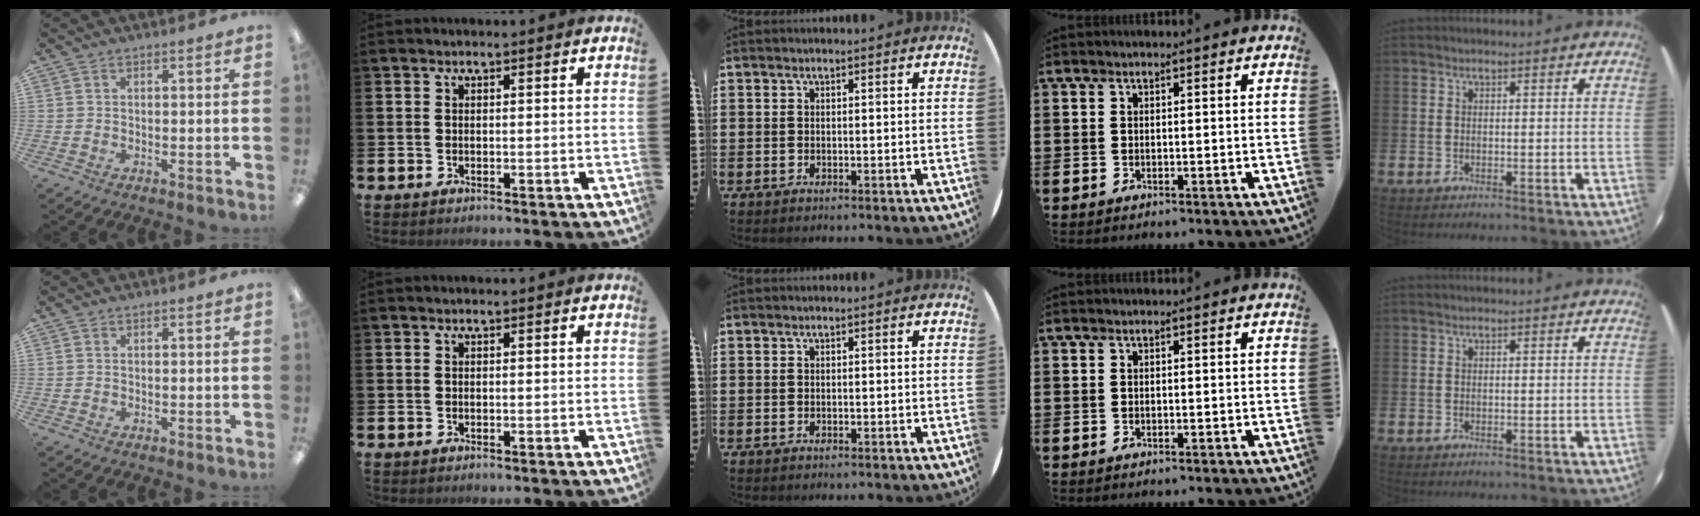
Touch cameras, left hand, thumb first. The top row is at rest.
{}